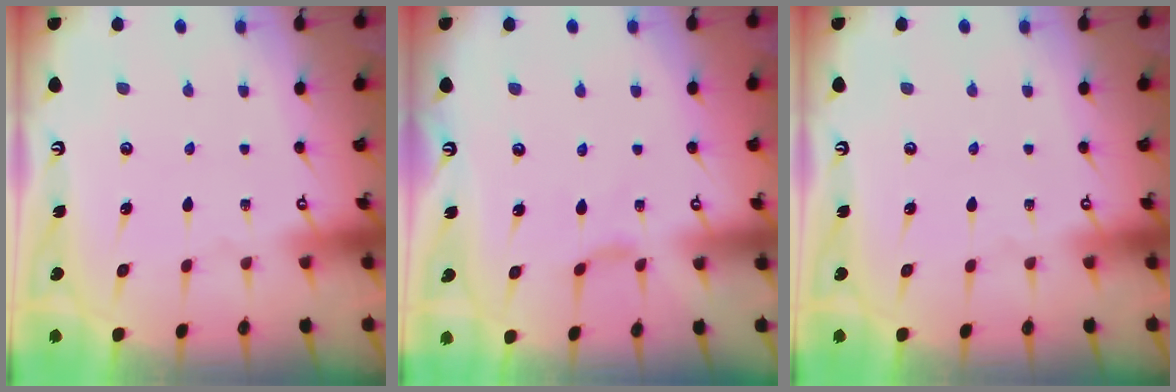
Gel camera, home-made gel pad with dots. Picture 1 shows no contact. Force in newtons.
{"total": 2.1, "press": 2.1, "slide": 0.4}
{"total": 0.0}